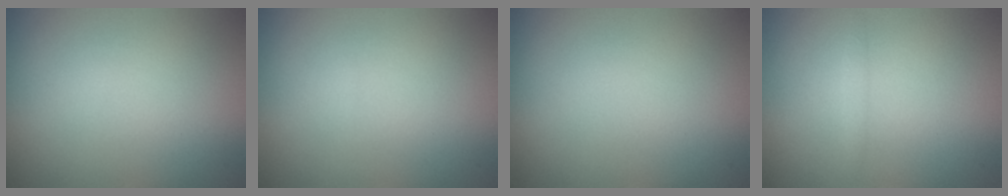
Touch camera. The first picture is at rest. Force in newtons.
{"total": 0.0}
{"total": 0.0}
{"total": 0.7, "press": 0.7, "slide": 0.0}